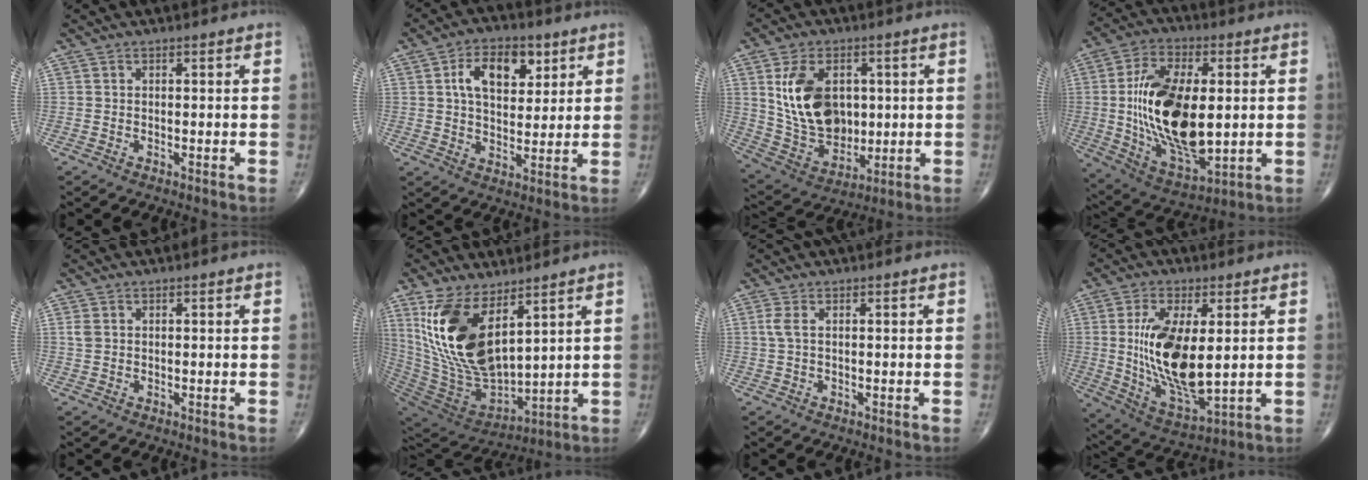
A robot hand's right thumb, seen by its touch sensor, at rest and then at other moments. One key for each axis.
{"total": 11.1, "fx": 4.1, "fy": 6.6, "fz": 8.0, "tx": -0.102, "ty": -0.008, "tz": 0.067}
{"total": 16.0, "fx": 3.1, "fy": 10.9, "fz": 11.3, "tx": -0.173, "ty": -0.014, "tz": 0.073}
{"total": 22.5, "fx": 0.8, "fy": 11.3, "fz": 19.5, "tx": -0.351, "ty": -0.014, "tz": 0.025}
{"total": 1.5, "fx": 0.4, "fy": 1.1, "fz": 0.9, "tx": -0.023, "ty": 0.003, "tz": 0.010}
{"total": 20.1, "fx": 8.1, "fy": 9.6, "fz": 15.7, "tx": -0.298, "ty": -0.051, "tz": 0.175}
{"total": 1.8, "fx": 0.4, "fy": 0.6, "fz": 1.7, "tx": -0.052, "ty": 0.007, "tz": 0.013}
{"total": 17.3, "fx": 1.8, "fy": 7.6, "fz": 15.4, "tx": -0.286, "ty": -0.024, "tz": 0.049}